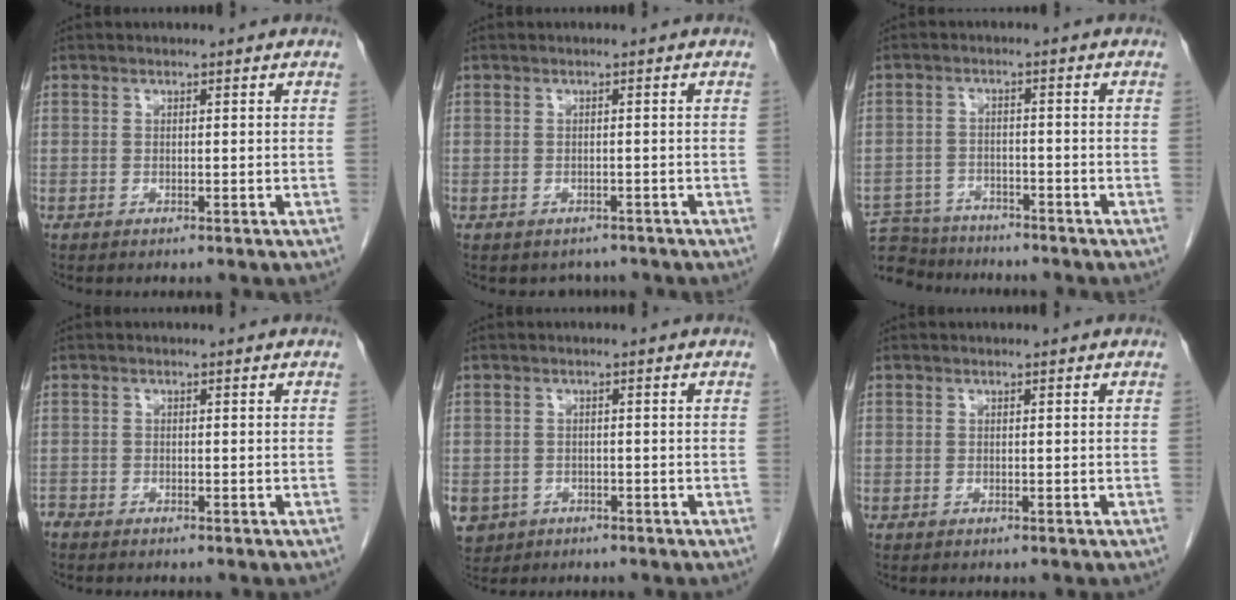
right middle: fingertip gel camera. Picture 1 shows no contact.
{"total": 2.4, "force": [-2.0, 1.3, 0.1], "torque": [-0.005, 0.004, -0.027]}
{"total": 9.1, "force": [-8.5, 2.9, 1.2], "torque": [-0.025, 0.005, -0.139]}
{"total": 1.4, "force": [-1.3, 0.4, 0.1], "torque": [-0.006, -0.002, -0.026]}
{"total": 6.4, "force": [-3.1, 5.4, 1.6], "torque": [-0.043, 0.000, -0.046]}
{"total": 0.0}